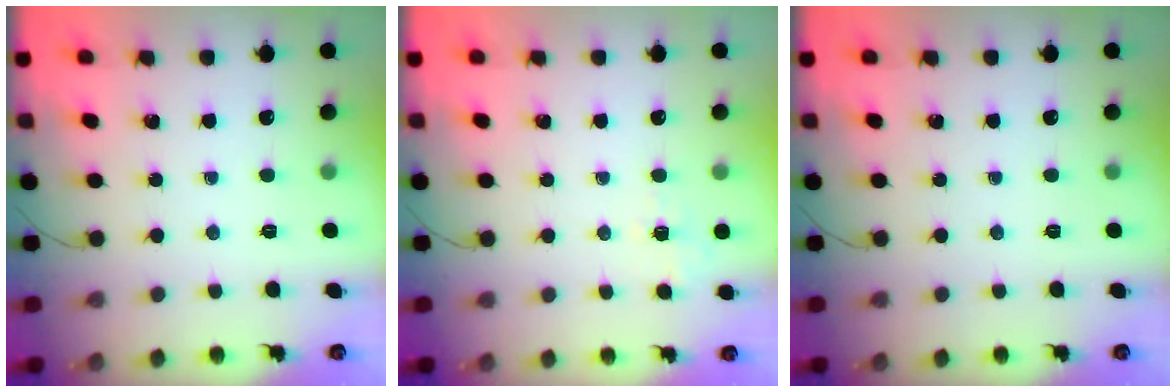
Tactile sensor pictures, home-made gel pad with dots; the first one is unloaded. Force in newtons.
{"total": 1.9, "press": 0.8, "slide": 1.7}
{"total": 0.0}